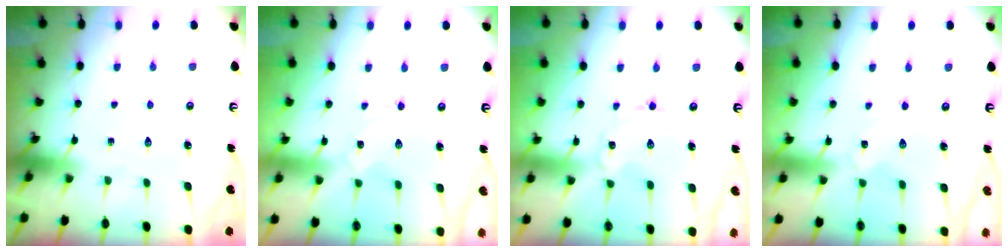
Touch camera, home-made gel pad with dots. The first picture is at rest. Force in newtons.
{"total": 0.0}
{"total": 0.9, "press": 0.9, "slide": 0.1}
{"total": 0.6, "press": 0.5, "slide": 0.2}